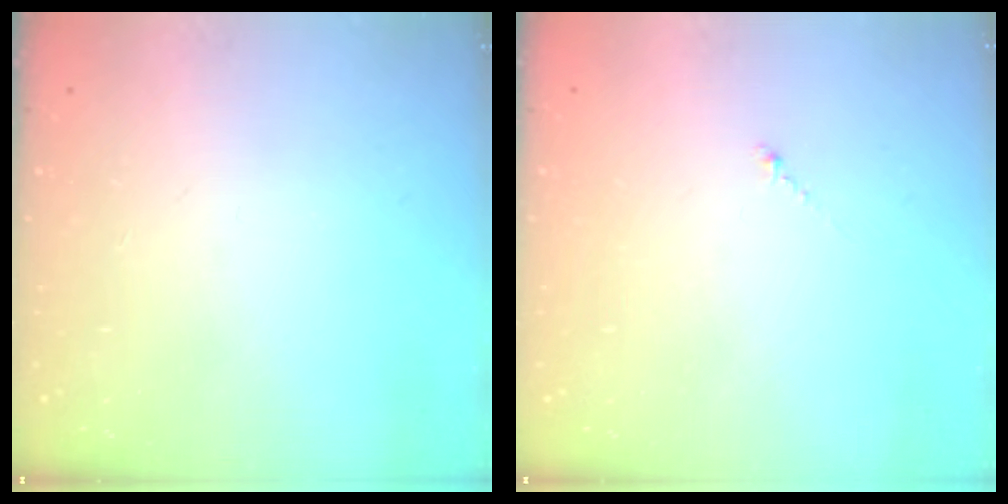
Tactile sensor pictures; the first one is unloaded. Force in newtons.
{"total": 0.7, "press": 0.6, "slide": 0.4}